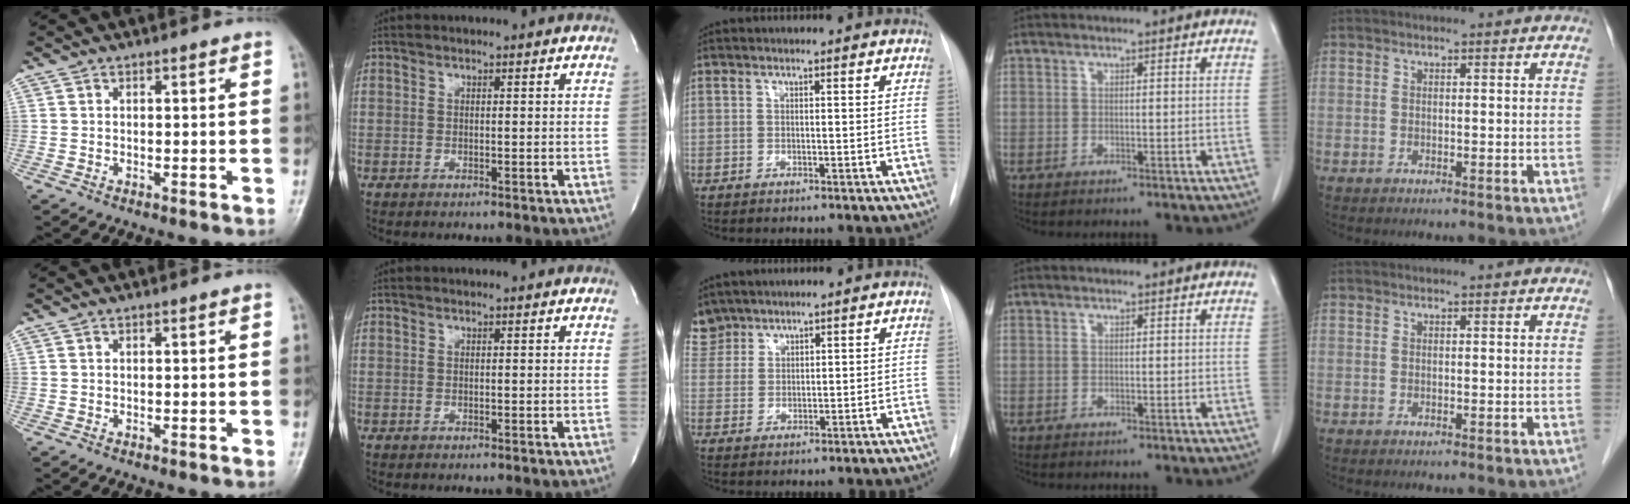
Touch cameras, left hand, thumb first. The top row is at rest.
{"middle": {"total": 5.4, "force": [4.6, 2.8, -0.2], "torque": [0.008, 0.010, 0.097]}}